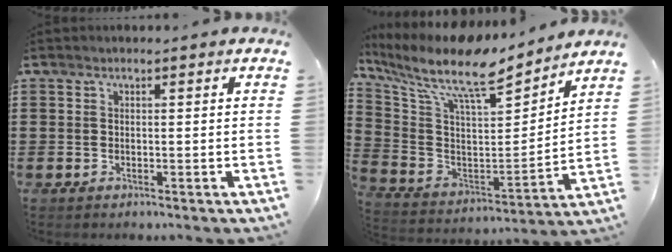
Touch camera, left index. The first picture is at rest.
{"total": 11.3, "force": [8.8, 2.7, 6.6], "torque": [-0.156, -0.059, 0.147]}